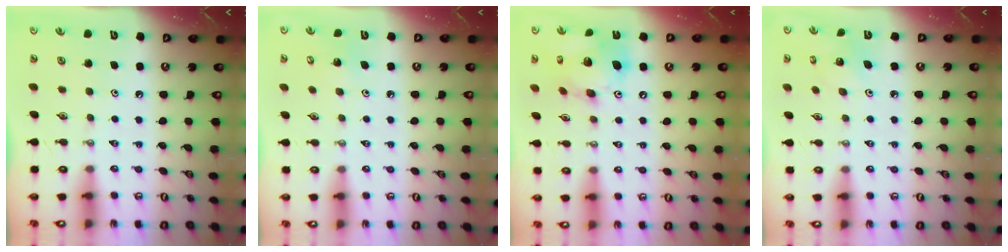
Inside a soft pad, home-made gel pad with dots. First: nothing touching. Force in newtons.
{"total": 4.2, "press": 4.2, "slide": 0.2}
{"total": 16.5, "press": 16.2, "slide": 3.1}
{"total": 3.3, "press": 3.3, "slide": 0.1}